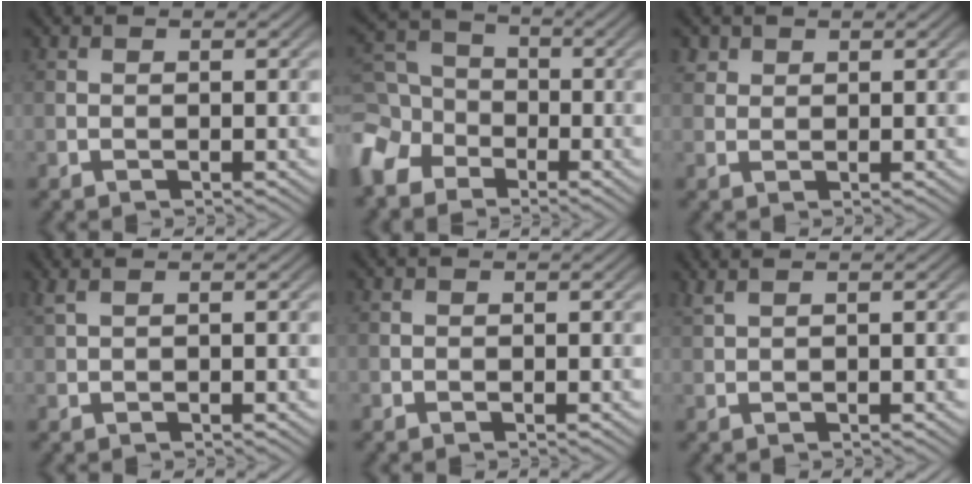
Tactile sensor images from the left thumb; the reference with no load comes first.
{"total": 8.2, "force": [-3.8, 6.2, 3.9], "torque": [-0.116, -0.013, -0.088]}
{"total": 1.4, "force": [1.0, 0.9, 0.2], "torque": [-0.006, 0.003, 0.022]}
{"total": 1.3, "force": [0.8, 0.2, 0.9], "torque": [-0.028, 0.008, 0.018]}
{"total": 0.0}
{"total": 1.6, "force": [1.2, 0.2, 1.0], "torque": [-0.029, 0.007, 0.020]}